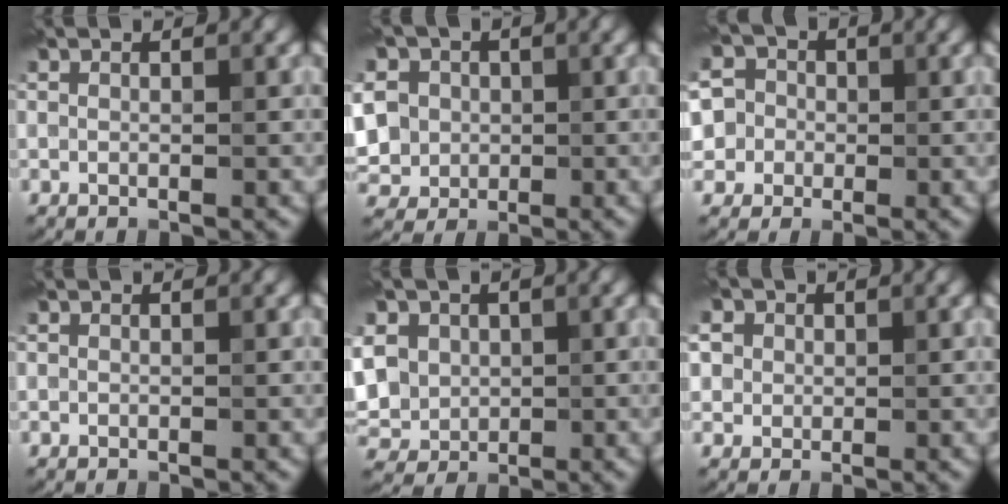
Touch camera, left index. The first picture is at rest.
{"total": 10.2, "force": [1.6, 8.8, 4.9], "torque": [-0.114, 0.021, 0.005]}
{"total": 7.2, "force": [0.4, 6.7, 2.5], "torque": [-0.055, 0.038, -0.028]}
{"total": 0.0}
{"total": 7.2, "force": [1.1, 6.0, 3.8], "torque": [-0.092, 0.023, 0.003]}
{"total": 11.0, "force": [4.5, 8.7, 5.1], "torque": [-0.109, 0.040, 0.037]}